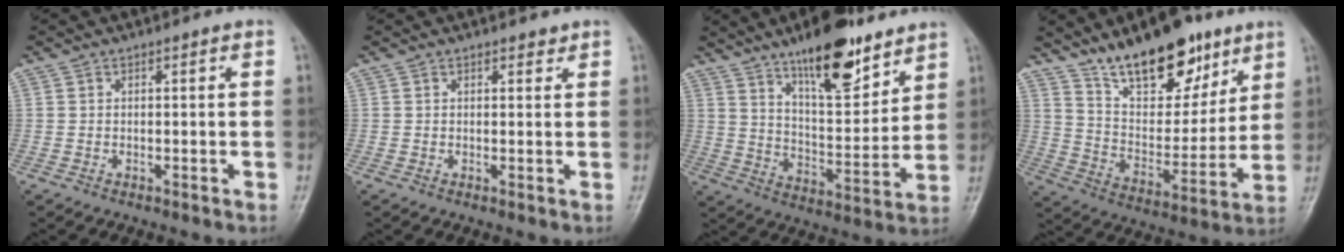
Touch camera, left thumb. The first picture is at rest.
{"total": 1.2, "force": [1.0, 0.6, 0.4], "torque": [0.004, -0.006, 0.010]}
{"total": 16.5, "force": [11.3, 5.6, 10.7], "torque": [-0.135, -0.070, 0.189]}
{"total": 19.6, "force": [13.4, 8.6, 11.4], "torque": [-0.125, -0.075, 0.230]}